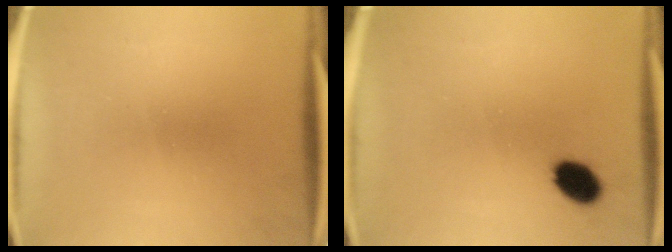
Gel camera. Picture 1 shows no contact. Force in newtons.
{"total": 5.5}